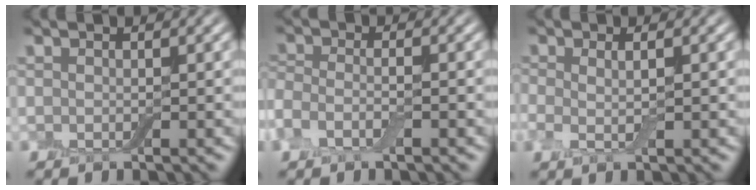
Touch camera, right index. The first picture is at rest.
{"total": 2.3, "force": [-1.3, 0.9, 1.6], "torque": [-0.040, 0.004, -0.038]}
{"total": 1.8, "force": [0.2, 0.6, 1.7], "torque": [-0.039, 0.001, 0.000]}